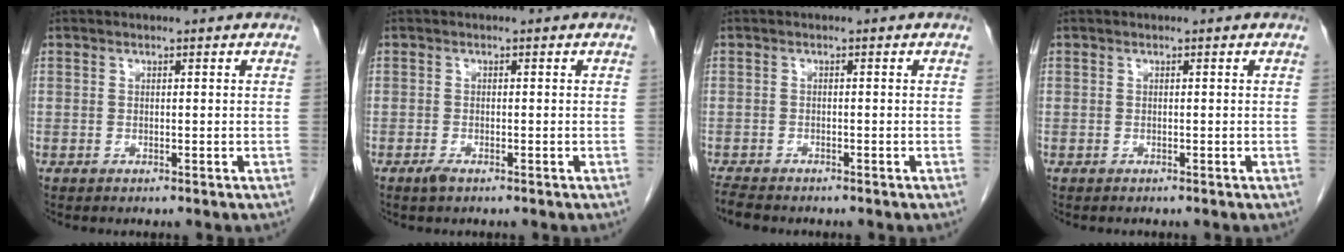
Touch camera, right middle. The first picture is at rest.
{"total": 1.3, "force": [-0.9, 0.4, 0.8], "torque": [-0.022, -0.002, -0.014]}
{"total": 3.2, "force": [-2.9, 0.7, 1.1], "torque": [-0.022, -0.011, -0.049]}
{"total": 0.0}